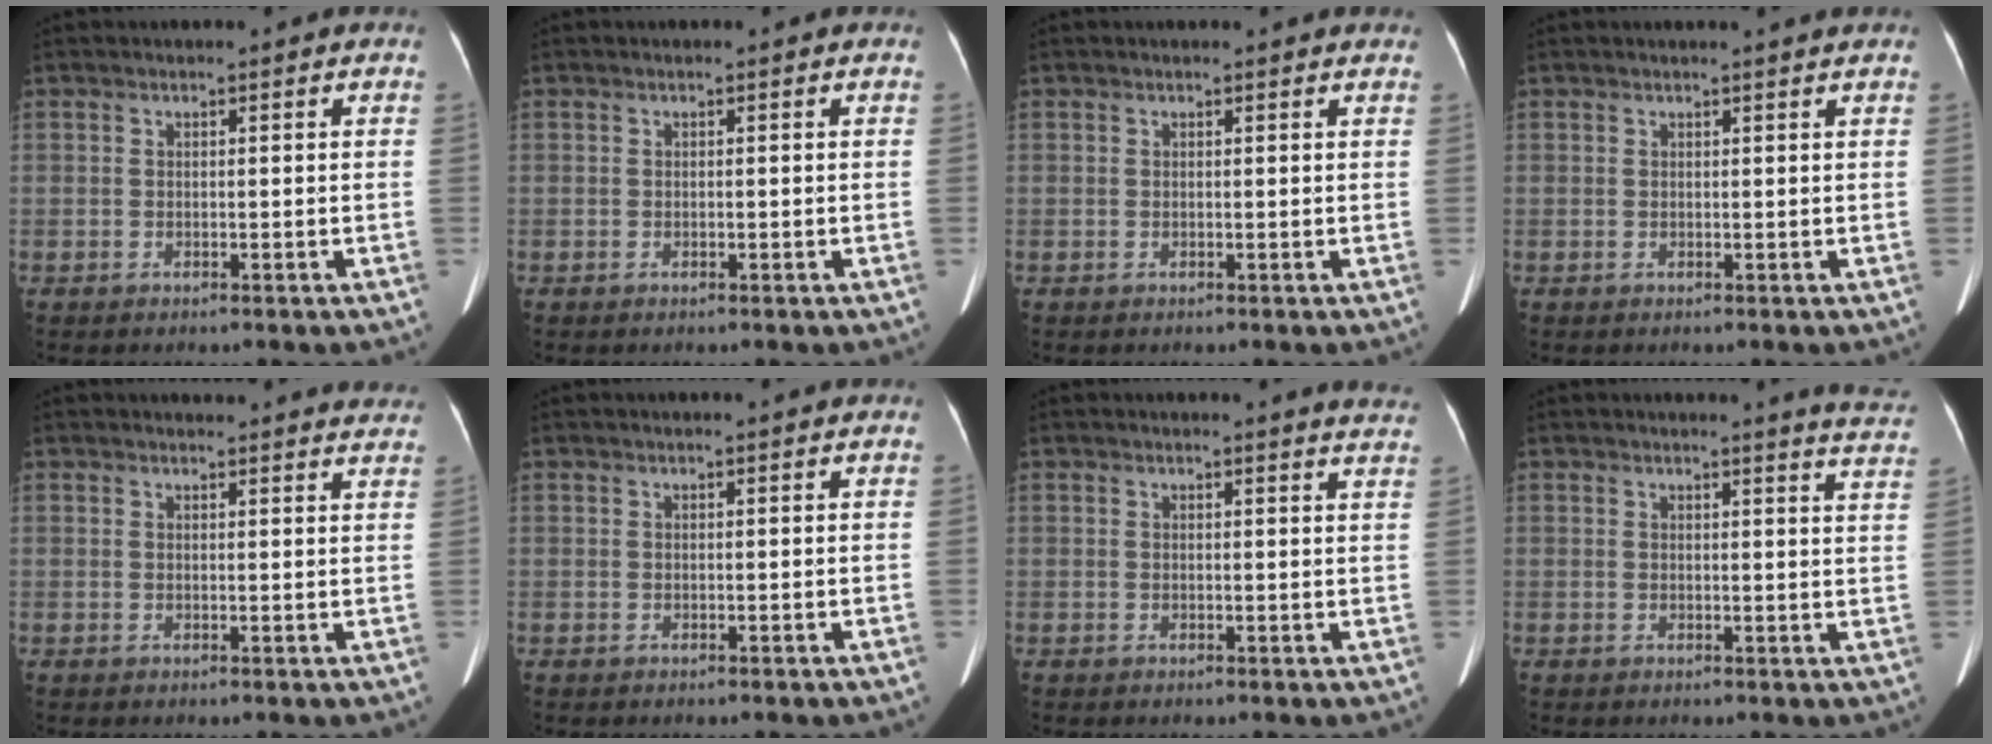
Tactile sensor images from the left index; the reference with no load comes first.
{"total": 0.0}
{"total": 1.8, "force": [1.7, 0.2, 0.3], "torque": [-0.012, 0.004, 0.011]}
{"total": 1.9, "force": [1.7, -0.4, 0.6], "torque": [-0.013, 0.003, 0.021]}
{"total": 10.2, "force": [9.9, 1.4, 1.7], "torque": [0.000, 0.001, 0.090]}
{"total": 0.7, "force": [0.7, -0.1, 0.3], "torque": [-0.004, 0.003, 0.012]}
{"total": 5.5, "force": [5.3, -0.2, 1.3], "torque": [-0.009, -0.021, 0.029]}
{"total": 7.0, "force": [6.8, -0.6, 1.4], "torque": [-0.012, -0.054, 0.047]}